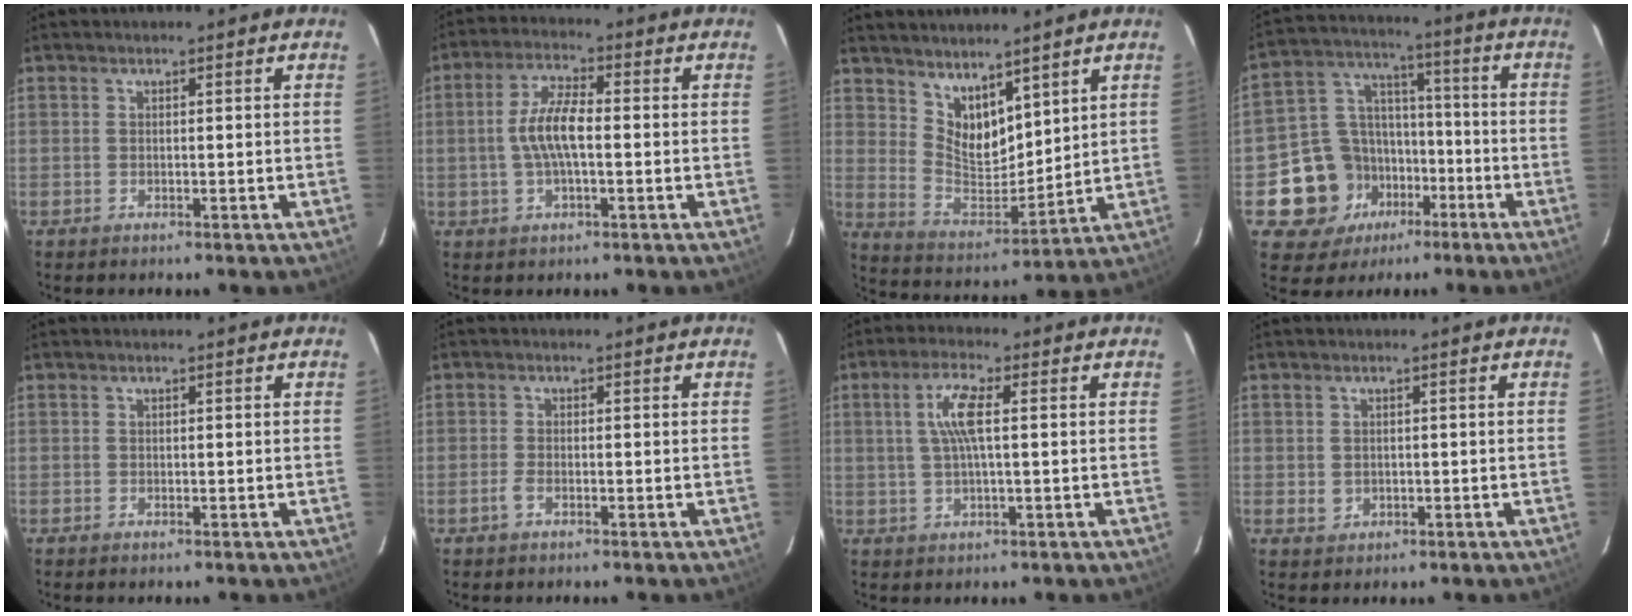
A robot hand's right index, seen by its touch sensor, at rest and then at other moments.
{"total": 7.2, "force": [-0.6, 2.3, 6.8], "torque": [-0.136, 0.009, -0.013]}
{"total": 10.1, "force": [7.4, 4.9, 4.9], "torque": [-0.084, -0.004, 0.150]}
{"total": 14.5, "force": [-6.1, 12.1, 5.0], "torque": [-0.119, 0.042, -0.076]}
{"total": 0.0}
{"total": 1.3, "force": [-0.9, 0.4, 0.7], "torque": [-0.021, -0.001, -0.020]}
{"total": 6.1, "force": [1.1, 1.0, 5.9], "torque": [-0.114, 0.006, 0.022]}
{"total": 1.7, "force": [-0.2, 1.7, 0.5], "torque": [-0.008, 0.000, 0.002]}